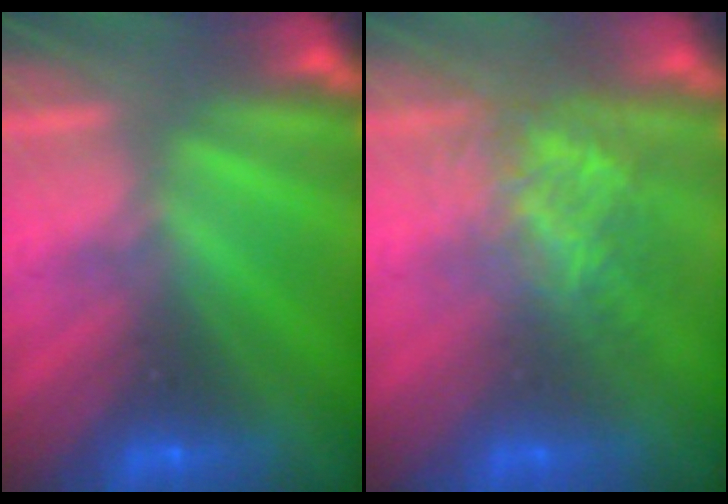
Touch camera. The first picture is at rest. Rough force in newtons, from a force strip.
{"total": 3.8}